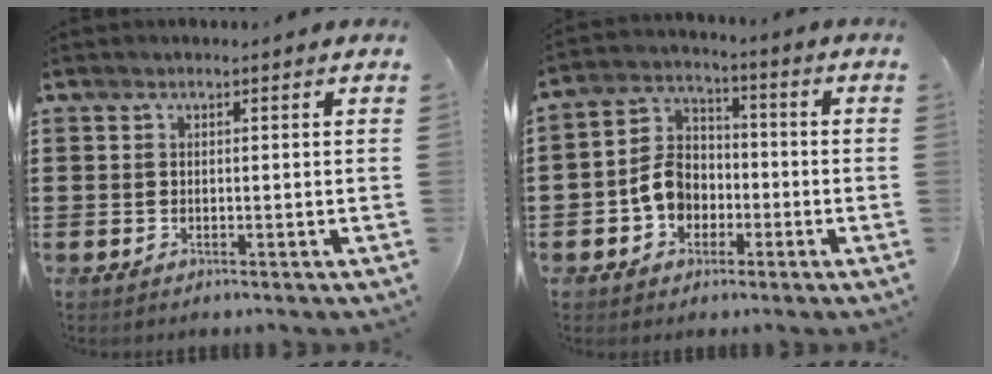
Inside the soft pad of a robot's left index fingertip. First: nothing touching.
{"total": 6.8, "force": [-2.3, 5.5, 3.3], "torque": [-0.089, 0.015, -0.048]}